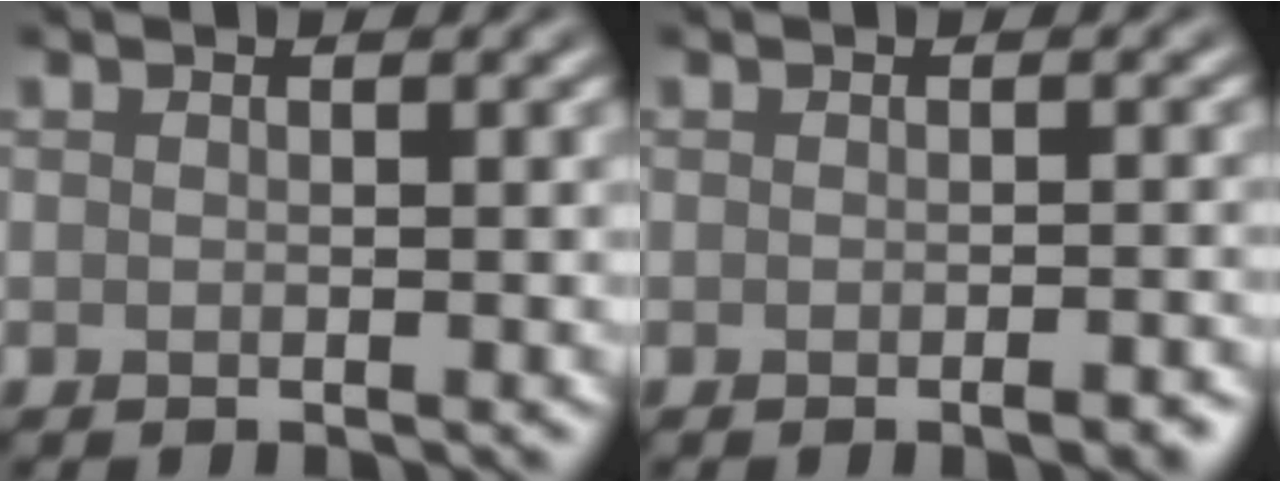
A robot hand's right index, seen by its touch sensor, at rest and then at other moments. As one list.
[{"total": 2.1, "force": [-1.0, 0.5, 1.7], "torque": [-0.019, -0.001, -0.013]}]